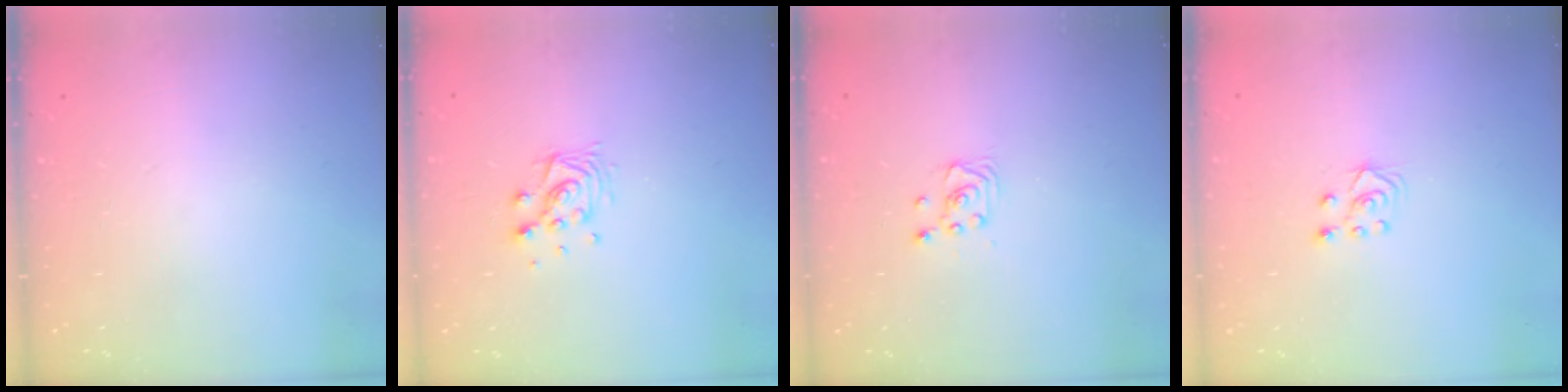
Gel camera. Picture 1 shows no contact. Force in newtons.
{"total": 9.8, "press": 9.8, "slide": 0.6}
{"total": 2.6, "press": 2.6, "slide": 0.2}
{"total": 4.1, "press": 4.1, "slide": 0.7}